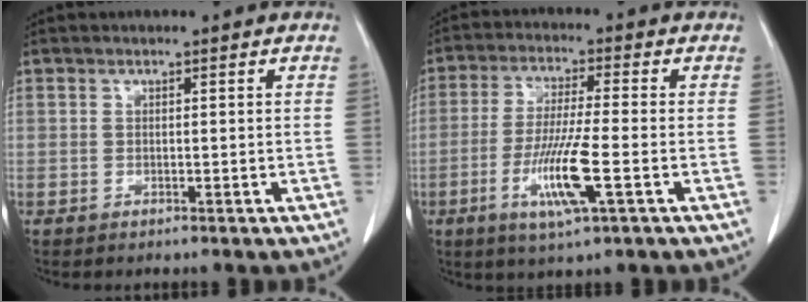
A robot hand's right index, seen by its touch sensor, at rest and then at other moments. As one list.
[{"total": 9.8, "force": [-3.2, 0.3, 9.3], "torque": [-0.181, -0.015, -0.060]}]